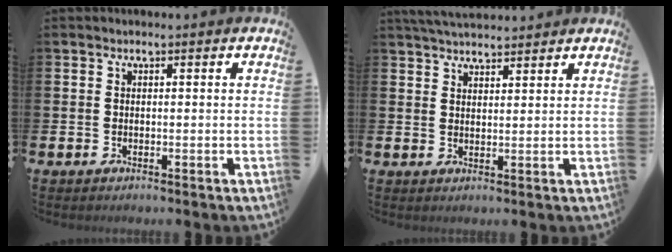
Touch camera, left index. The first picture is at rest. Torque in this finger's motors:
{"motor_torque": [1.01, -1.12, 0.22, 0.09]}